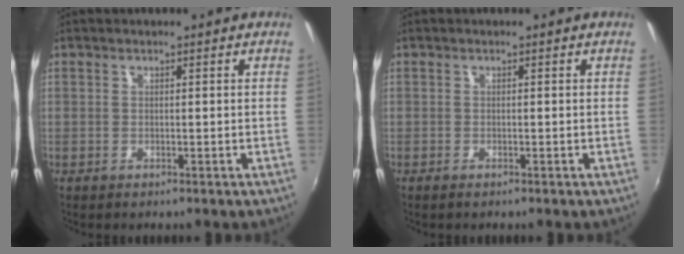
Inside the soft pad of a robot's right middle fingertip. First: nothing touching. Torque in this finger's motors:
{"motor_torque": [-0.05, -0.15, 0.04, 0.00]}